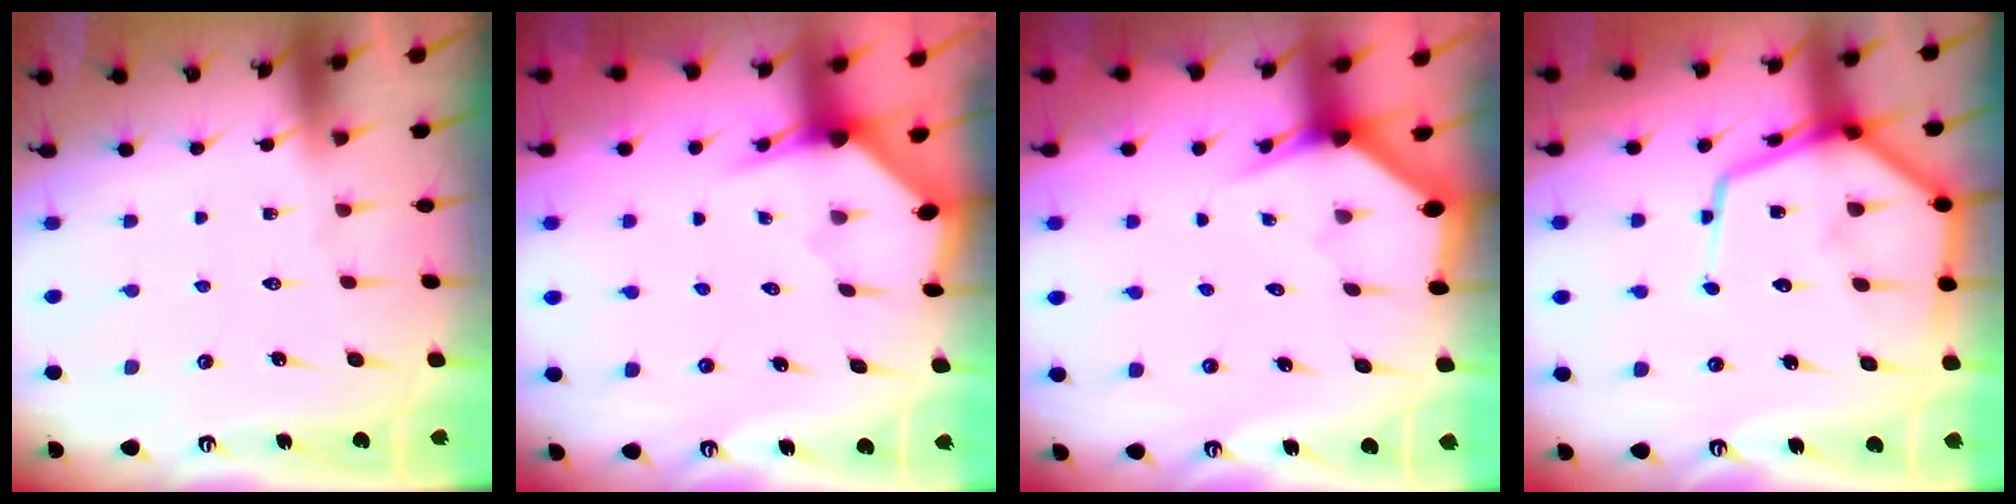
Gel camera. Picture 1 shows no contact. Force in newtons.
{"total": 3.2, "press": 3.2, "slide": 0.1}
{"total": 2.7, "press": 2.7, "slide": 0.1}
{"total": 16.1, "press": 16.1, "slide": 1.5}